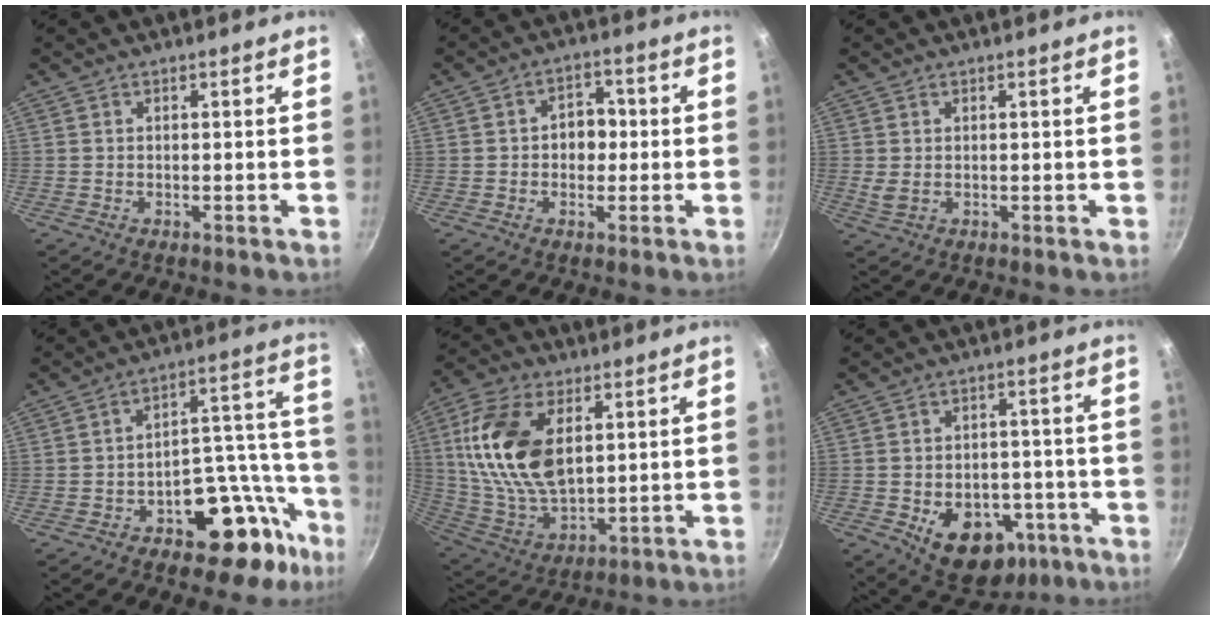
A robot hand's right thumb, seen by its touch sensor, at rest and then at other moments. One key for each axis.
{"total": 5.6, "fx": -0.1, "fy": 4.4, "fz": 3.4, "tx": -0.008, "ty": 0.012, "tz": -0.006}
{"total": 2.0, "fx": 0.2, "fy": 1.2, "fz": 1.6, "tx": -0.027, "ty": -0.002, "tz": 0.011}
{"total": 16.8, "fx": -9.1, "fy": 10.6, "fz": 9.5, "tx": -0.029, "ty": 0.096, "tz": -0.118}
{"total": 19.5, "fx": 4.9, "fy": 11.2, "fz": 15.2, "tx": -0.282, "ty": -0.014, "tz": 0.104}
{"total": 14.2, "fx": -5.5, "fy": 10.1, "fz": 8.4, "tx": -0.085, "ty": 0.029, "tz": -0.062}